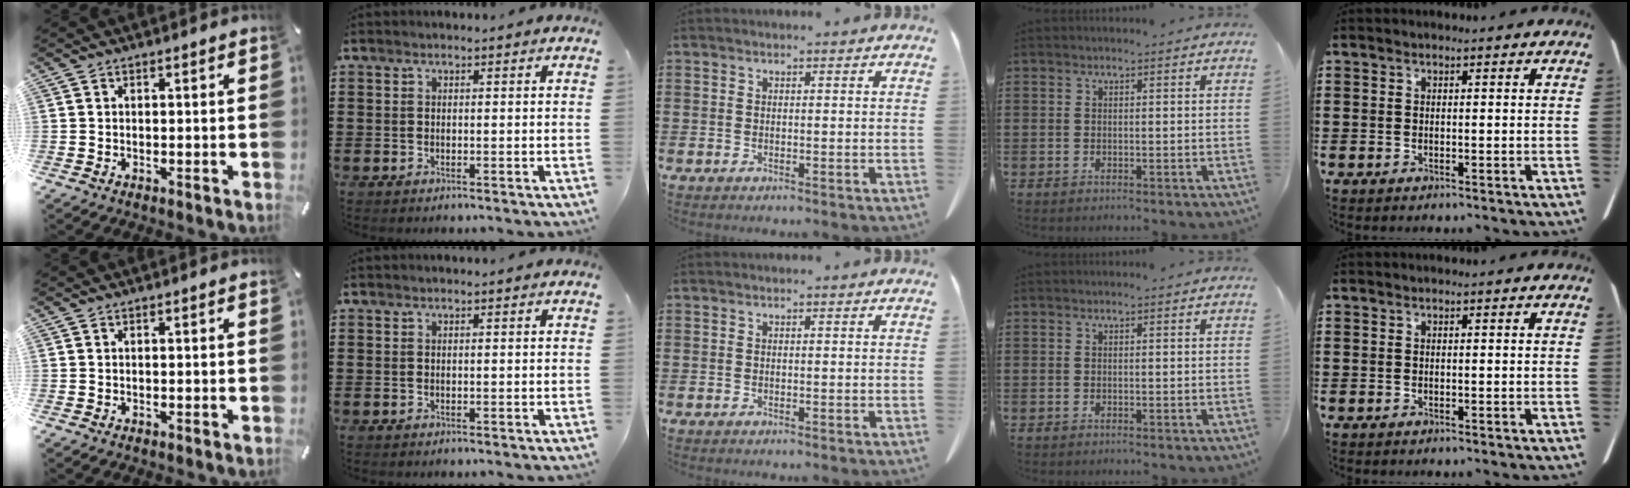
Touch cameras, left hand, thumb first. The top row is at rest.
{}